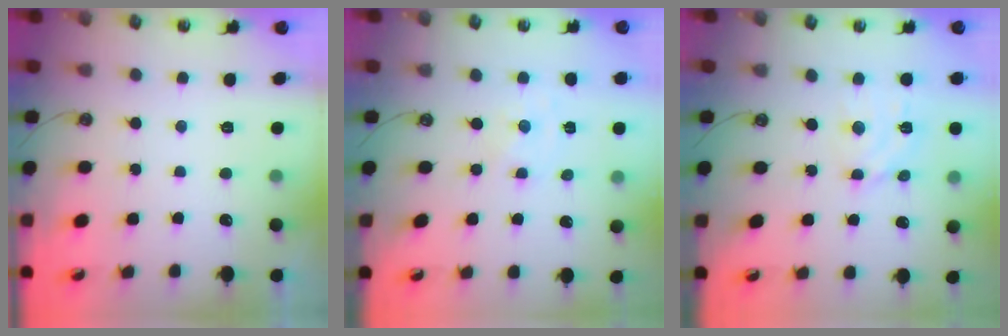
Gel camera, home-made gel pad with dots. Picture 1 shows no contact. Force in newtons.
{"total": 0.0}
{"total": 6.9, "press": 6.9, "slide": 0.5}